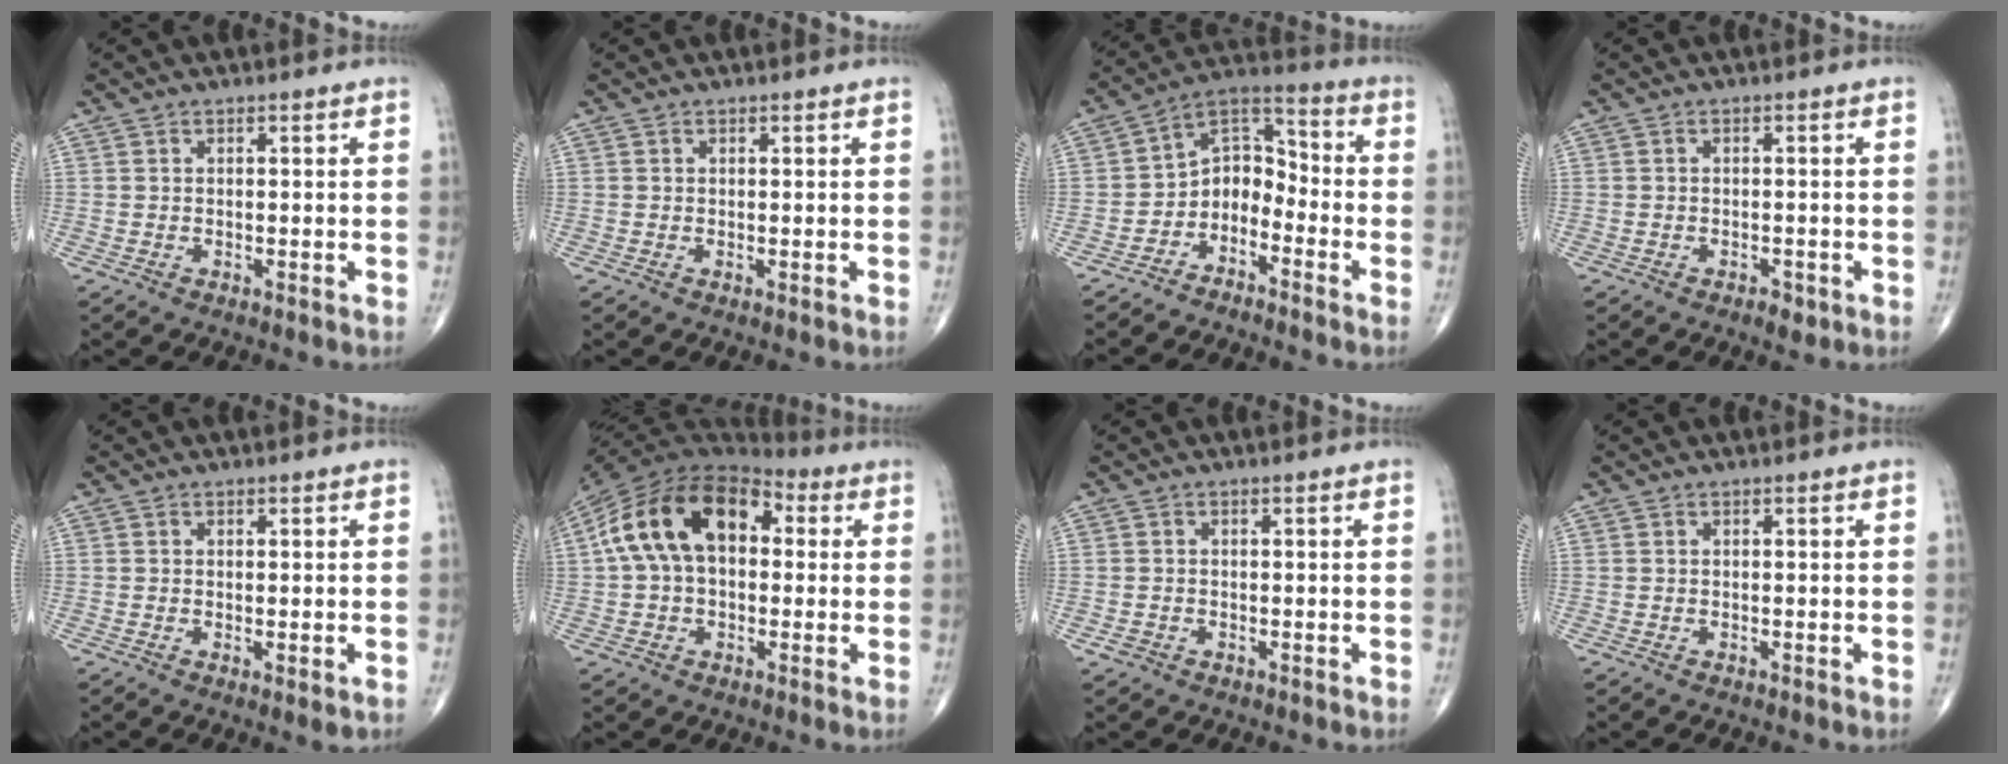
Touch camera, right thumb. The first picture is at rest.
{"total": 0.0}
{"total": 8.5, "force": [-4.5, 5.8, 4.2], "torque": [-0.037, 0.077, -0.101]}
{"total": 2.1, "force": [-1.2, 1.1, 1.3], "torque": [-0.016, 0.001, -0.015]}
{"total": 1.6, "force": [-0.3, 0.4, 1.5], "torque": [-0.028, -0.007, -0.002]}
{"total": 18.9, "force": [3.0, 11.9, 14.4], "torque": [-0.249, 0.041, 0.042]}
{"total": 1.4, "force": [-0.6, 1.2, 0.5], "torque": [-0.010, 0.005, -0.010]}
{"total": 0.0}